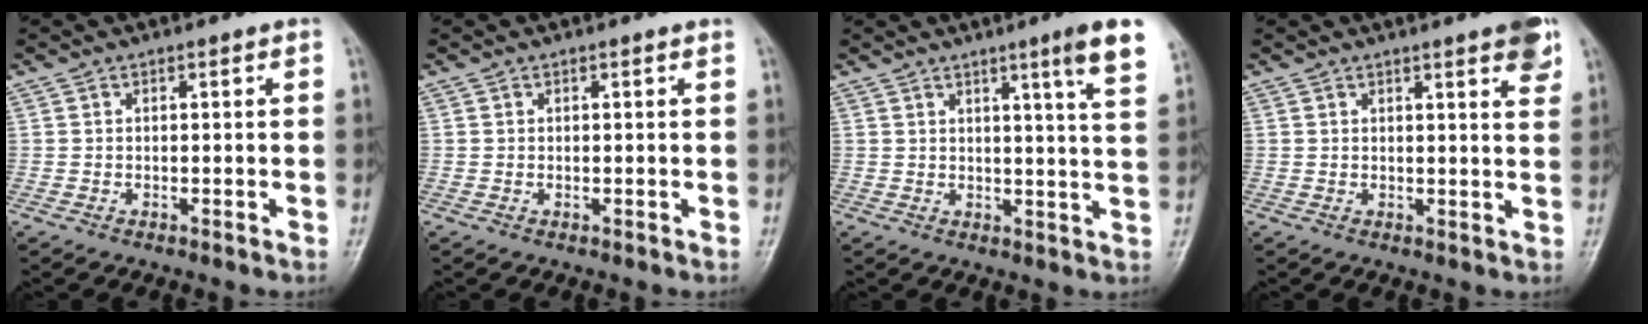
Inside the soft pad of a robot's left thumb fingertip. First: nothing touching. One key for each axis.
{"total": 0.0}
{"total": 8.1, "fx": 4.8, "fy": -0.2, "fz": 6.5, "tx": -0.083, "ty": -0.029, "tz": 0.060}
{"total": 6.0, "fx": 3.6, "fy": 1.2, "fz": 4.6, "tx": -0.045, "ty": -0.011, "tz": 0.042}